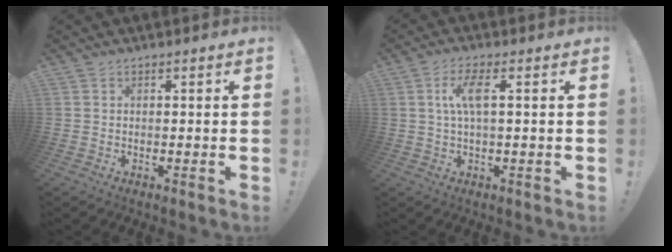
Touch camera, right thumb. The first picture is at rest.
{"total": 6.4, "force": [1.2, 1.6, 6.1], "torque": [-0.112, 0.005, 0.017]}